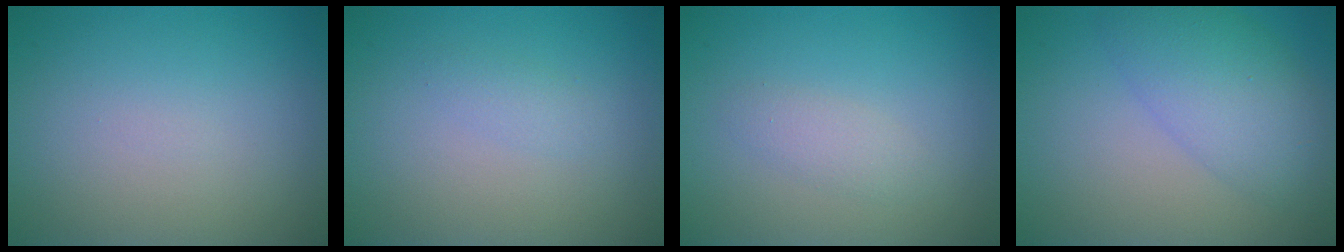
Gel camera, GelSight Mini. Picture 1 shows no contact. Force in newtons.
{"total": 1.0, "press": 1.0, "slide": 0.0}
{"total": 1.4, "press": 1.4, "slide": 0.1}
{"total": 5.5, "press": 5.5, "slide": 0.1}